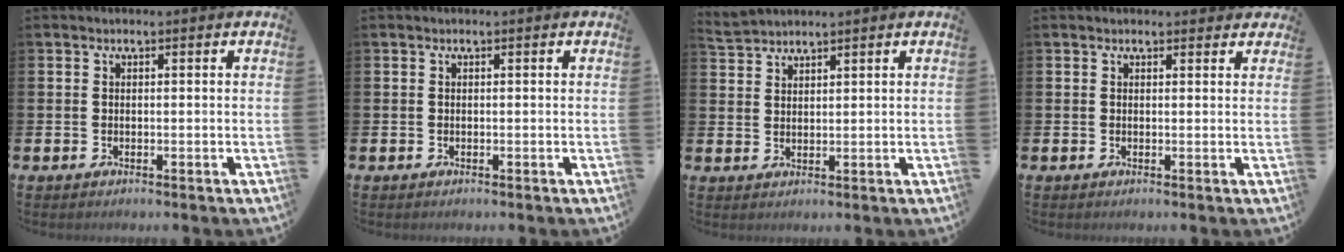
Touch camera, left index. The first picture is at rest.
{"total": 0.0}
{"total": 2.6, "force": [2.6, 0.2, -0.2], "torque": [-0.003, -0.009, 0.049]}
{"total": 0.9, "force": [0.8, 0.4, 0.1], "torque": [0.010, 0.001, 0.012]}